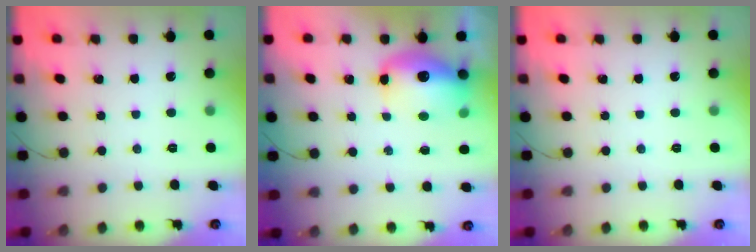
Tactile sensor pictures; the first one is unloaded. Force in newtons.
{"total": 12.0, "press": 11.7, "slide": 2.7}
{"total": 0.0}